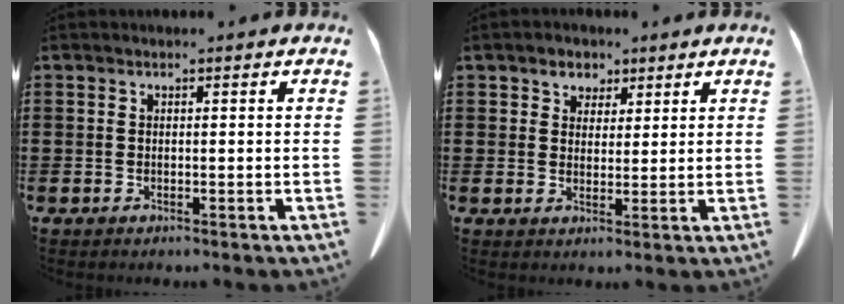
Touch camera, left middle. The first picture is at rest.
{"total": 3.0, "force": [2.1, 2.1, 0.2], "torque": [-0.009, 0.006, 0.036]}